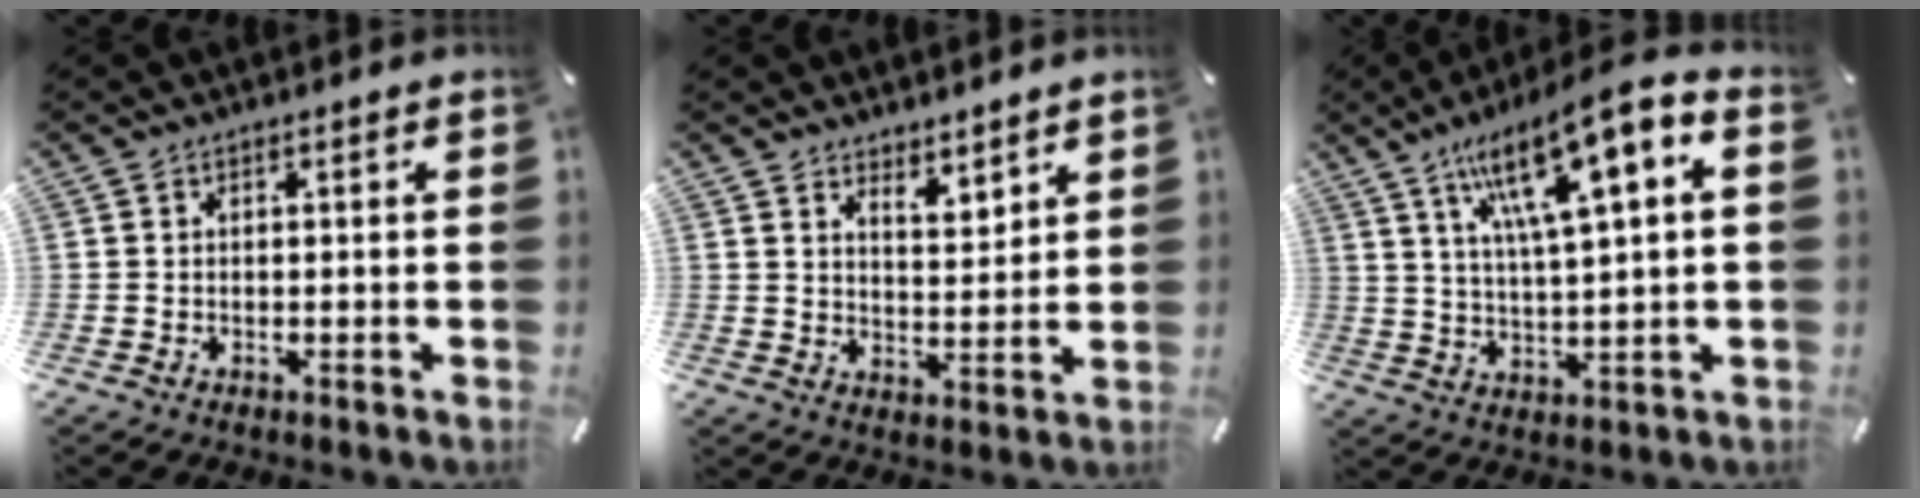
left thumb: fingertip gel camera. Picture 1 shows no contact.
{"total": 4.9, "force": [4.4, 2.0, -0.3], "torque": [0.014, -0.035, 0.082]}
{"total": 13.7, "force": [7.1, 3.5, 11.1], "torque": [-0.199, -0.025, 0.119]}